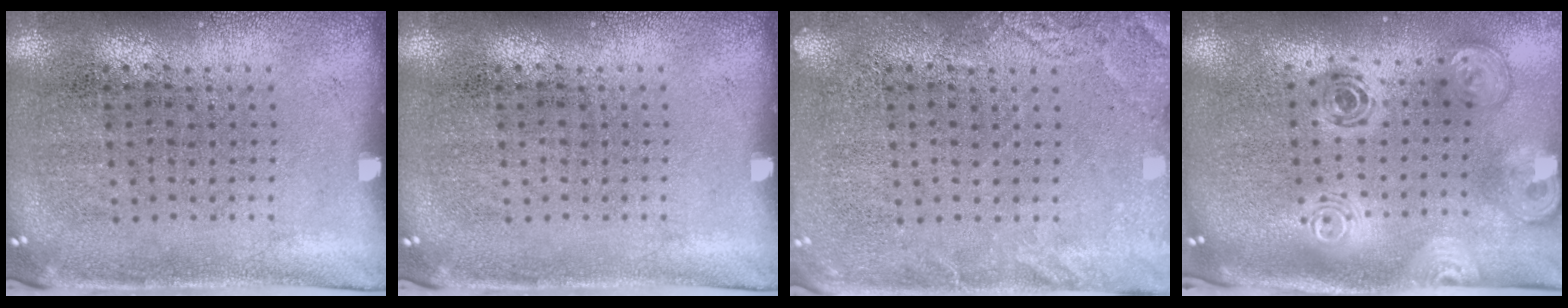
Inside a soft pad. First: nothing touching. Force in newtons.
{"total": 0.0}
{"total": 2.6, "press": 2.6, "slide": 0.4}
{"total": 2.0, "press": 1.7, "slide": 1.0}